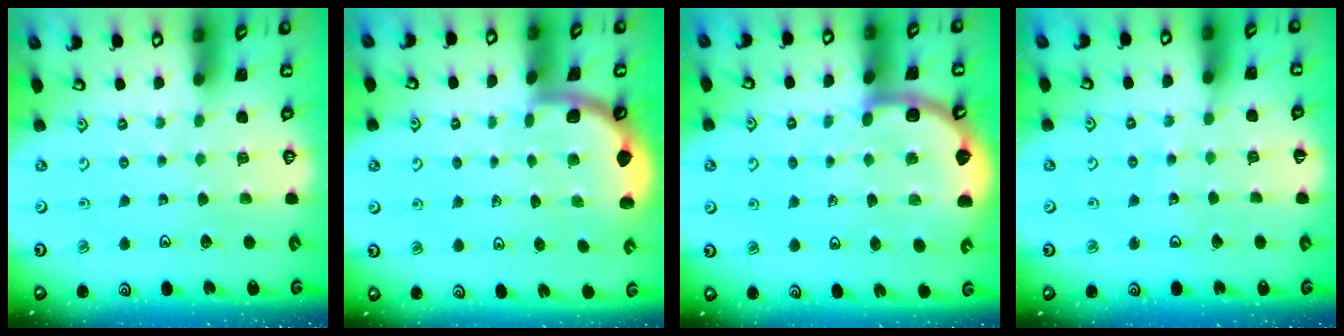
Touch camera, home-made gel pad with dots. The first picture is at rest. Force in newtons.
{"total": 1.7, "press": 1.7, "slide": 0.1}
{"total": 7.3, "press": 7.0, "slide": 2.1}
{"total": 3.8, "press": 3.8, "slide": 0.4}